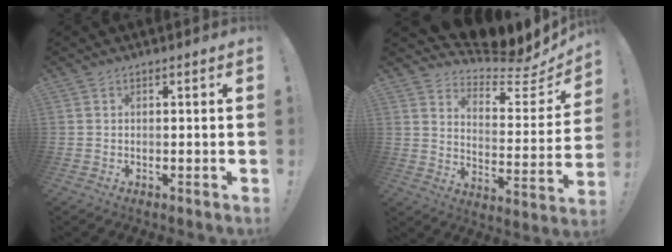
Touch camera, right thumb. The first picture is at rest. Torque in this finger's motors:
{"motor_torque": [-0.66, 0.83, -0.39, 1.99, 0.04]}